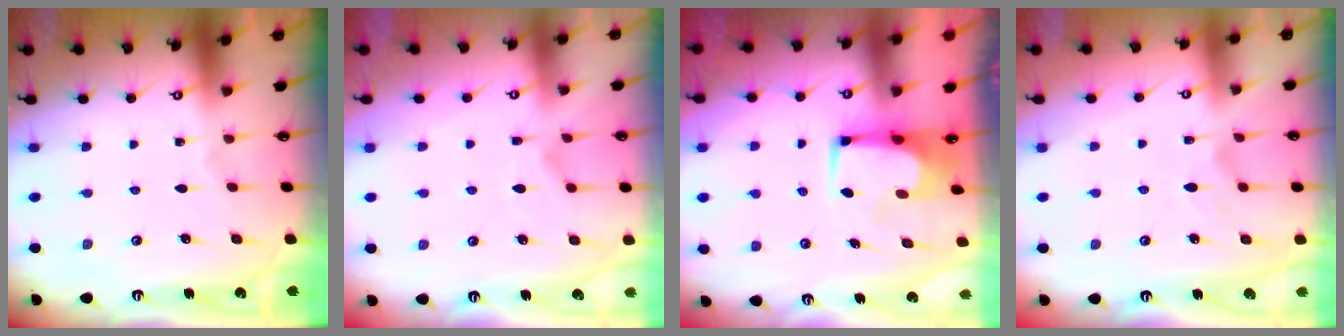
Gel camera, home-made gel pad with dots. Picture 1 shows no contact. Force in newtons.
{"total": 2.0, "press": 1.5, "slide": 1.3}
{"total": 1.3, "press": 1.2, "slide": 0.2}
{"total": 1.5, "press": 1.3, "slide": 0.6}